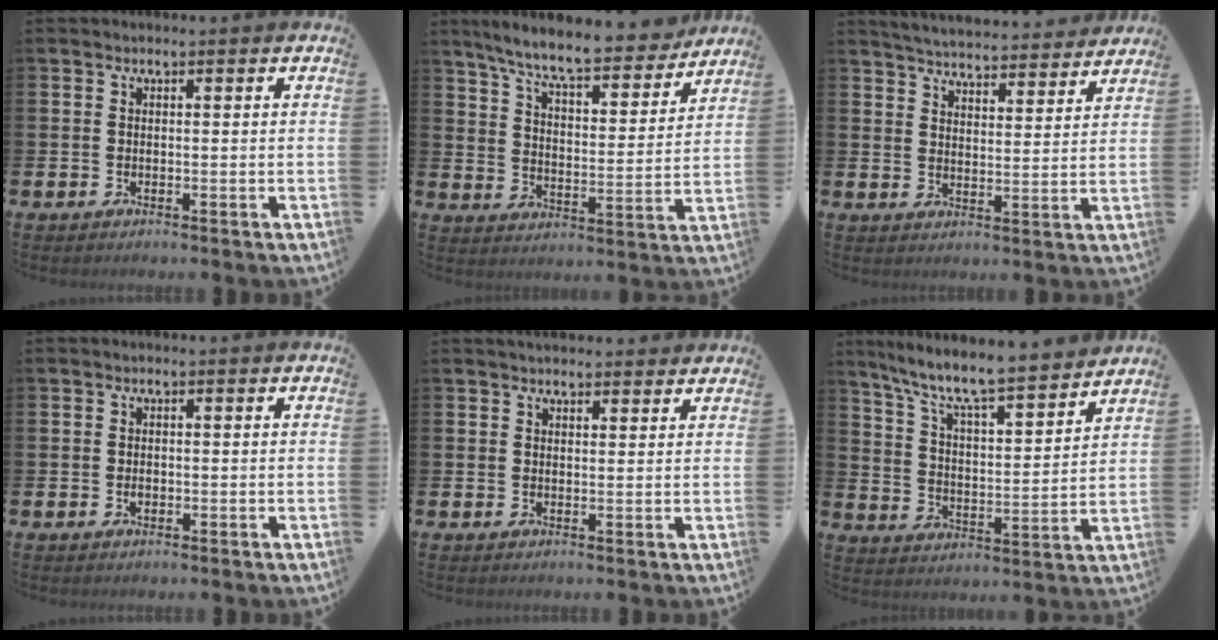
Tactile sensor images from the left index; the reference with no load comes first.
{"total": 8.7, "force": [7.9, 1.2, 3.4], "torque": [-0.095, -0.050, 0.135]}
{"total": 5.2, "force": [5.2, 0.5, 0.2], "torque": [-0.023, -0.043, 0.089]}
{"total": 0.8, "force": [-0.3, 0.6, 0.6], "torque": [-0.010, 0.003, -0.006]}
{"total": 2.3, "force": [2.3, 0.5, 0.2], "torque": [0.001, -0.011, 0.040]}
{"total": 8.6, "force": [7.8, 0.7, 3.5], "torque": [-0.097, -0.062, 0.130]}